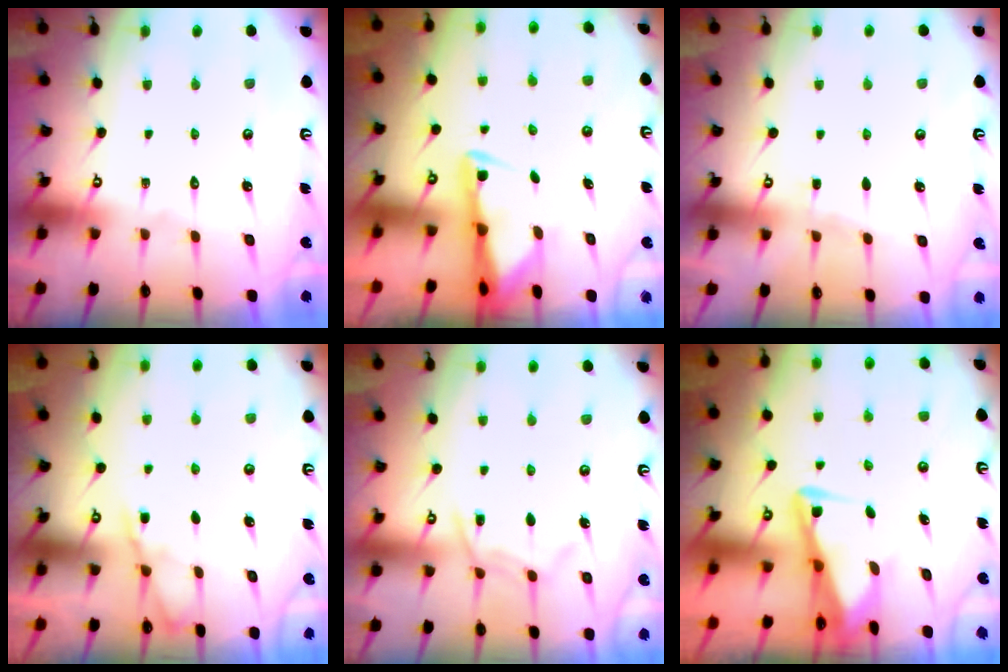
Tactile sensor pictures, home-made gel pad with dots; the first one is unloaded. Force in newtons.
{"total": 3.0, "press": 2.9, "slide": 0.5}
{"total": 2.9, "press": 2.9, "slide": 0.4}
{"total": 4.9, "press": 4.8, "slide": 0.6}
{"total": 8.1, "press": 8.1, "slide": 0.8}
{"total": 4.6, "press": 4.5, "slide": 0.8}